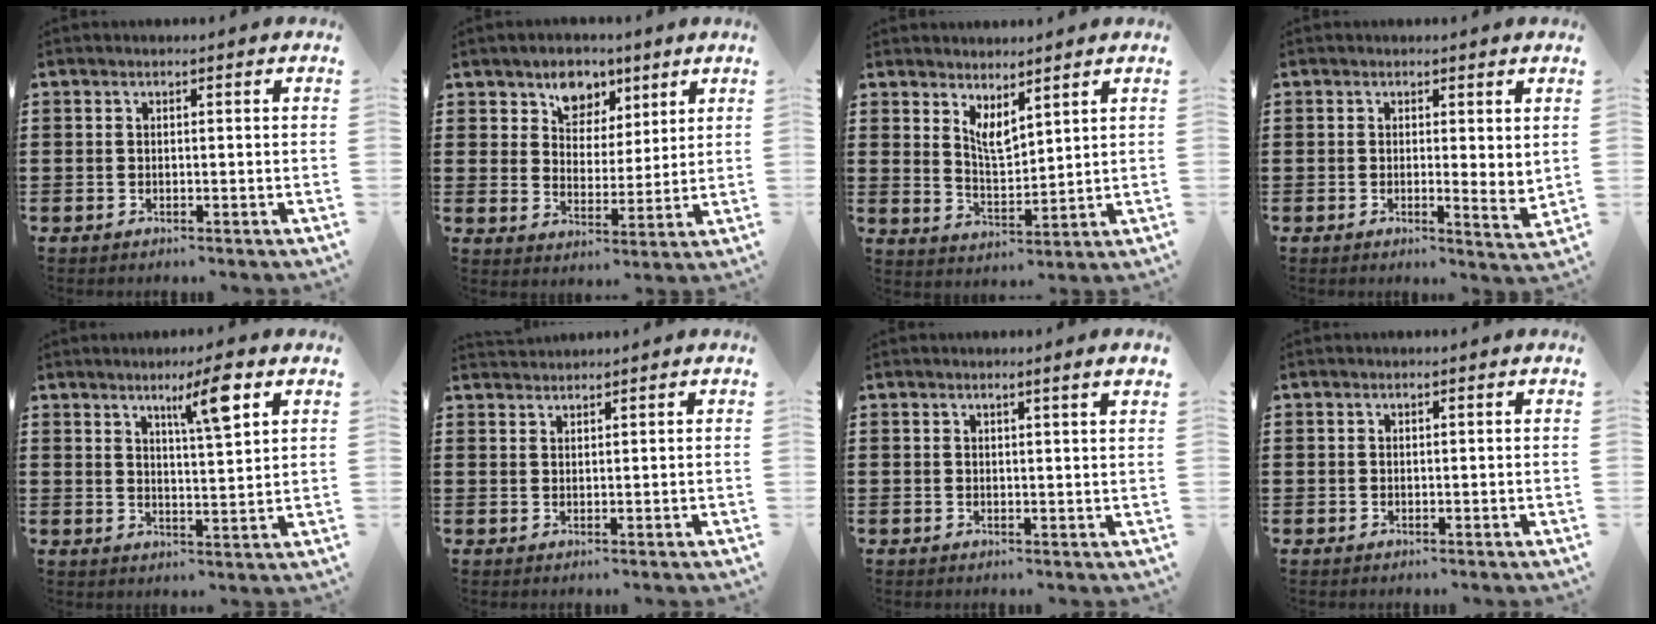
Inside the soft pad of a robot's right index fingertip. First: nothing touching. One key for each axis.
{"total": 6.0, "fx": 3.8, "fy": 4.4, "fz": 1.4, "tx": -0.033, "ty": -0.004, "tz": 0.062}
{"total": 4.1, "fx": 3.3, "fy": 1.1, "fz": 2.1, "tx": -0.049, "ty": -0.011, "tz": 0.060}
{"total": 1.8, "fx": 0.8, "fy": 0.6, "fz": 1.5, "tx": -0.032, "ty": 0.002, "tz": 0.015}
{"total": 6.4, "fx": 3.9, "fy": 0.5, "fz": 5.1, "tx": -0.085, "ty": -0.004, "tz": 0.059}
{"total": 1.4, "fx": 1.3, "fy": -0.1, "fz": -0.4, "tx": 0.004, "ty": 0.001, "tz": 0.028}
{"total": 1.3, "fx": 1.0, "fy": -0.4, "fz": 0.7, "tx": -0.011, "ty": -0.004, "tz": 0.018}
{"total": 0.6, "fx": 0.2, "fy": 0.5, "fz": 0.0, "tx": 0.000, "ty": 0.004, "tz": 0.003}